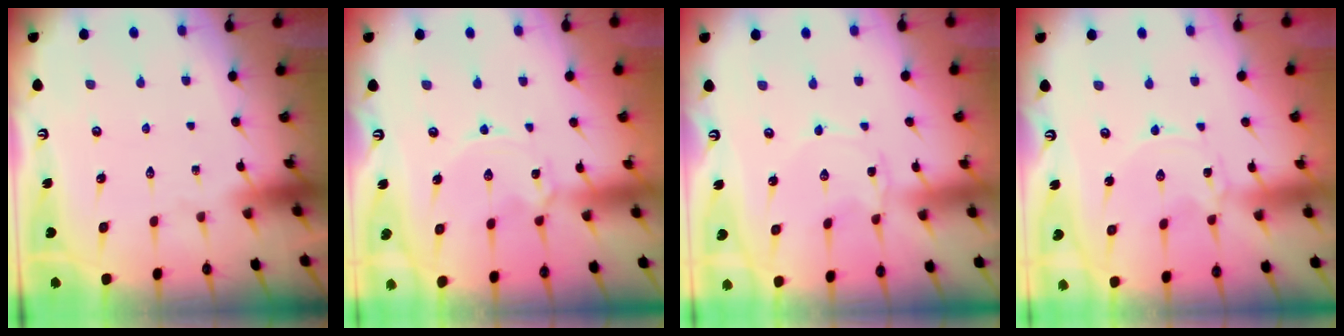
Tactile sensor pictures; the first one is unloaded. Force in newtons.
{"total": 1.8, "press": 1.7, "slide": 0.3}
{"total": 2.4, "press": 2.4, "slide": 0.3}
{"total": 0.0}